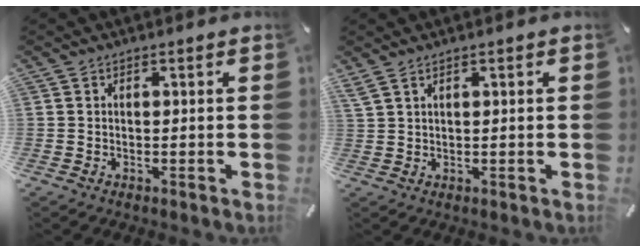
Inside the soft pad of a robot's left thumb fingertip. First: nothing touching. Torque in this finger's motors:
{"motor_torque": [0.88, 0.81, 1.39, -1.37, 0.22]}